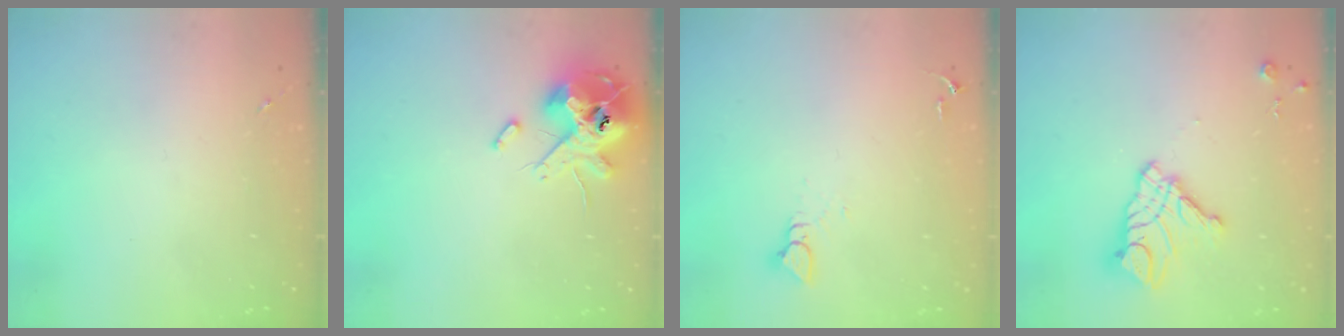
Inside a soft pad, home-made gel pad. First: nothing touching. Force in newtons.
{"total": 13.9, "press": 13.7, "slide": 2.3}
{"total": 3.9, "press": 3.8, "slide": 0.5}
{"total": 15.1, "press": 15.0, "slide": 1.4}